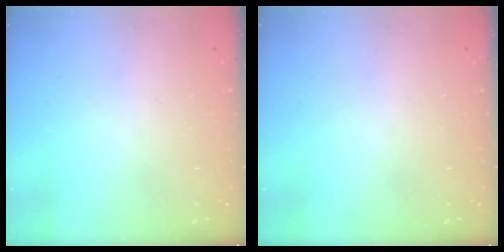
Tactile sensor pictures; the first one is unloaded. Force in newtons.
{"total": 0.0}